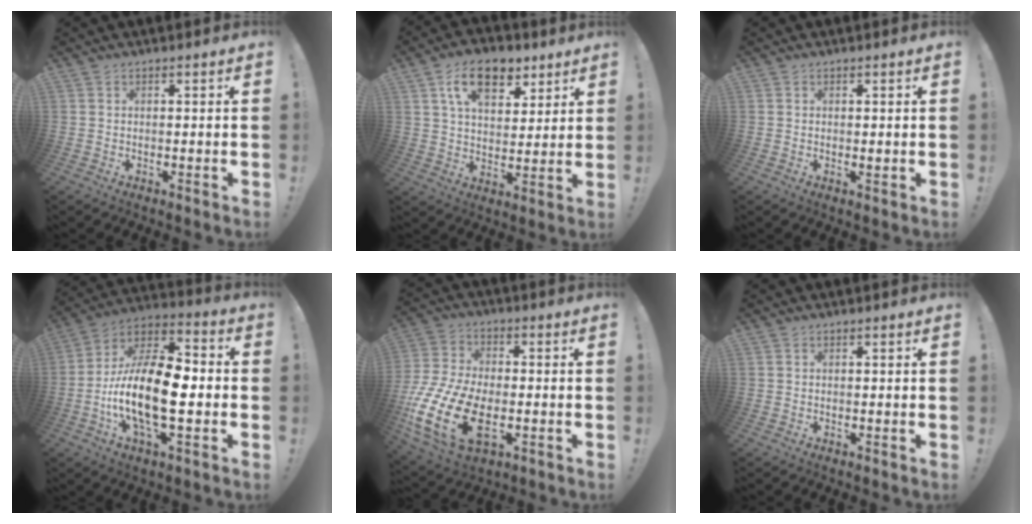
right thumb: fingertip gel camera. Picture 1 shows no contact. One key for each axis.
{"total": 13.9, "fx": 7.6, "fy": 8.2, "fz": 8.2, "tx": -0.126, "ty": -0.023, "tz": 0.138}
{"total": 0.7, "fx": 0.3, "fy": 0.2, "fz": 0.6, "tx": 0.002, "ty": -0.006, "tz": 0.002}
{"total": 20.5, "fx": -4.4, "fy": 8.5, "fz": 18.1, "tx": -0.364, "ty": 0.014, "tz": -0.074}
{"total": 19.8, "fx": -6.1, "fy": 11.8, "fz": 14.8, "tx": -0.289, "ty": 0.030, "tz": -0.097}
{"total": 0.0}